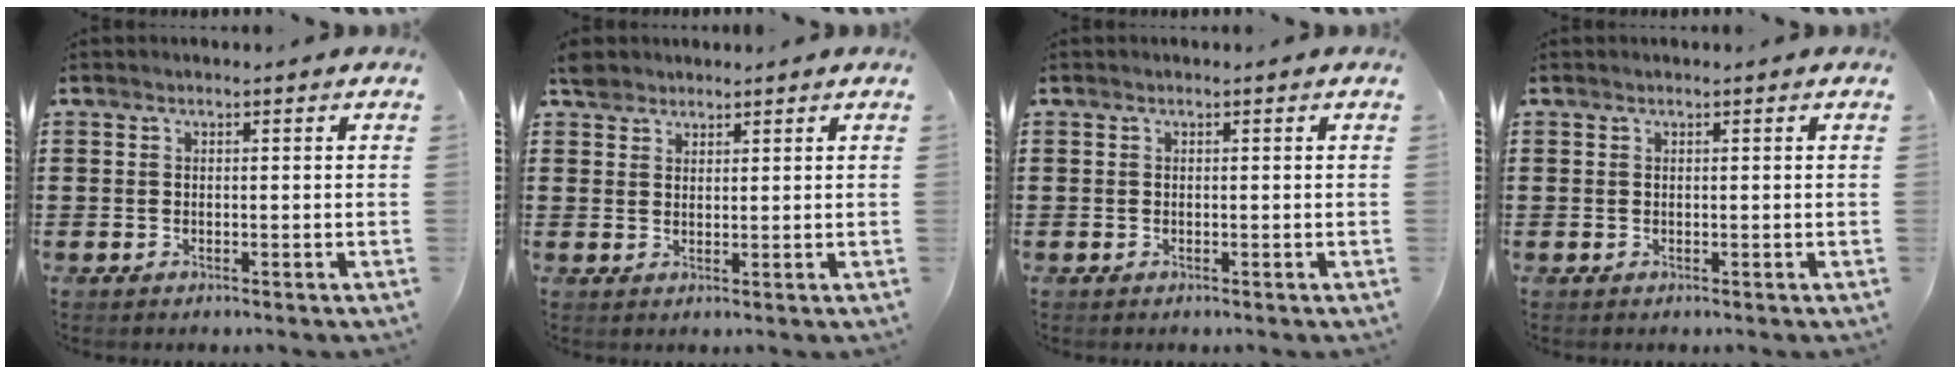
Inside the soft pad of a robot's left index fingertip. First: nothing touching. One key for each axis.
{"total": 2.5, "fx": 2.2, "fy": 1.3, "fz": 0.3, "tx": -0.005, "ty": 0.004, "tz": 0.041}
{"total": 0.0}
{"total": 0.0}